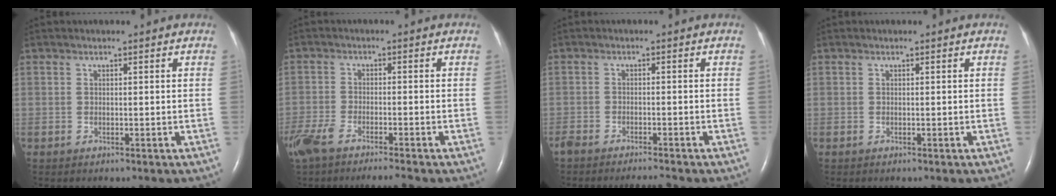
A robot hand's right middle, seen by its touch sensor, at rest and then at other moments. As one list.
[{"total": 8.9, "force": [-7.1, 1.3, 5.2], "torque": [-0.098, -0.014, -0.125]}, {"total": 4.4, "force": [-4.1, 0.2, 1.7], "torque": [-0.030, -0.011, -0.068]}, {"total": 0.0}]